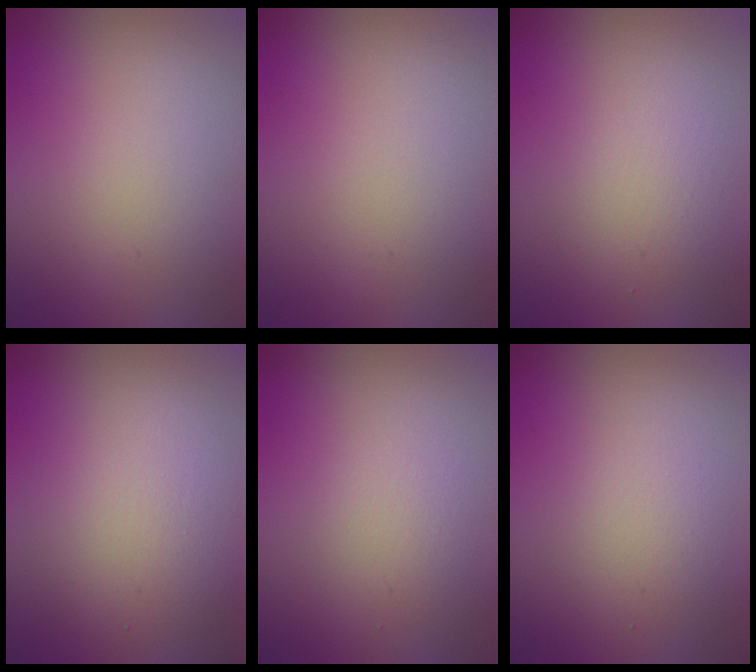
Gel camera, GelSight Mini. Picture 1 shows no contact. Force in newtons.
{"total": 0.0}
{"total": 2.2, "press": 2.2, "slide": 0.1}
{"total": 4.3, "press": 4.3, "slide": 0.3}
{"total": 1.8, "press": 1.8, "slide": 0.0}
{"total": 2.1, "press": 2.1, "slide": 0.1}